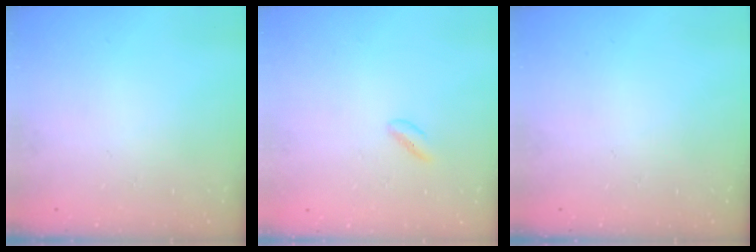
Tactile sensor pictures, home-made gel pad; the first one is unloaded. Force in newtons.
{"total": 0.7, "press": 0.6, "slide": 0.5}
{"total": 0.0}